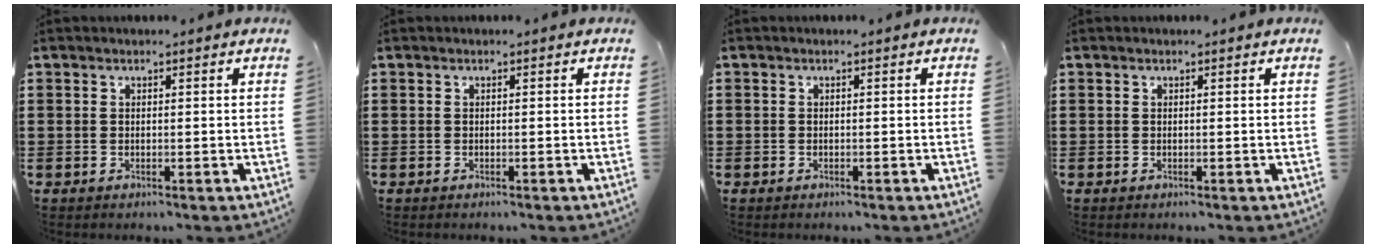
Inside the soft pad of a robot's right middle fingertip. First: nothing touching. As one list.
[{"total": 0.0}, {"total": 0.6, "force": [-0.3, 0.5, 0.1], "torque": [-0.002, 0.000, -0.007]}, {"total": 0.0}]